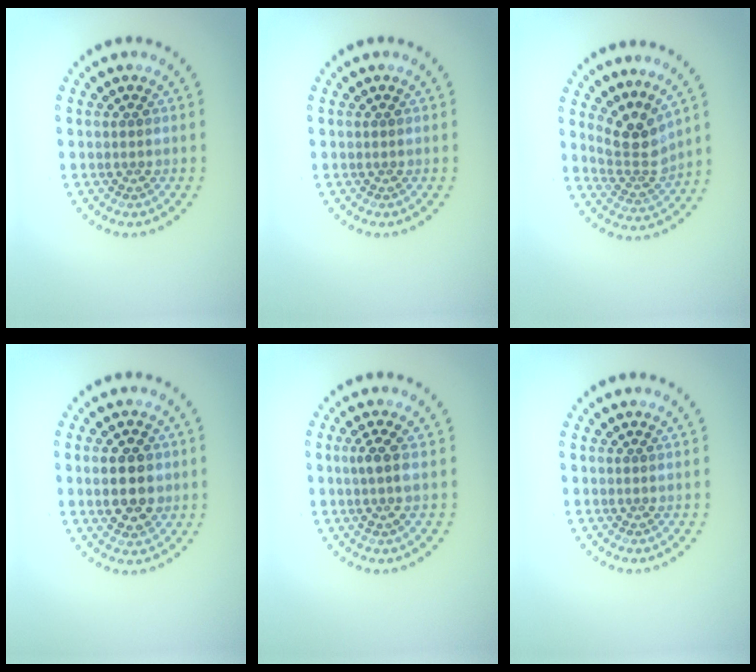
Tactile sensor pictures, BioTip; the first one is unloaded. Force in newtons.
{"total": 0.0}
{"total": 3.6, "press": 2.8, "slide": 2.2}
{"total": 4.5, "press": 4.5, "slide": 0.3}
{"total": 1.9, "press": 1.6, "slide": 1.1}
{"total": 0.0}